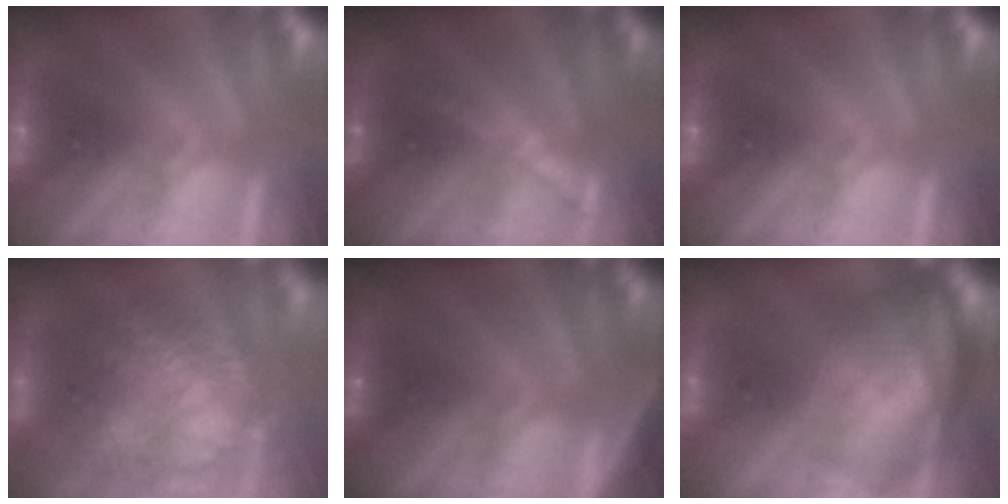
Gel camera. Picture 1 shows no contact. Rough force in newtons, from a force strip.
{"total": 1.7}
{"total": 0.0}
{"total": 9.8}
{"total": 3.0}
{"total": 10.3}